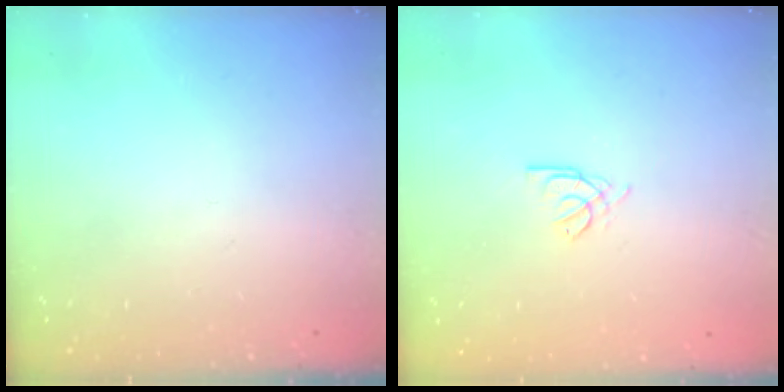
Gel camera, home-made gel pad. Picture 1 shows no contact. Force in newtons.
{"total": 2.2, "press": 2.2, "slide": 0.6}